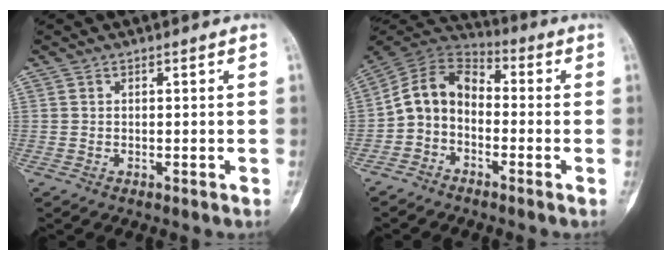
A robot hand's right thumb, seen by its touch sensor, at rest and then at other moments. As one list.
[{"total": 10.1, "force": [-2.5, 7.5, 6.3], "torque": [-0.106, 0.056, -0.065]}]